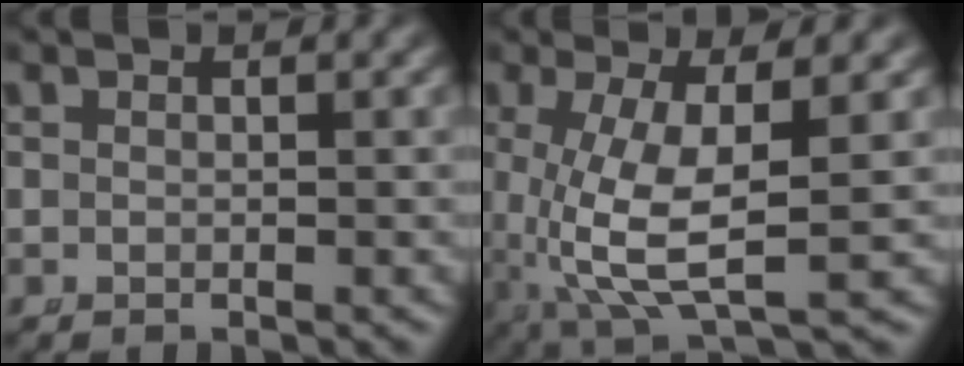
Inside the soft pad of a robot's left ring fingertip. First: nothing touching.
{"total": 8.3, "force": [0.0, 3.5, 7.5], "torque": [-0.148, -0.027, 0.018]}